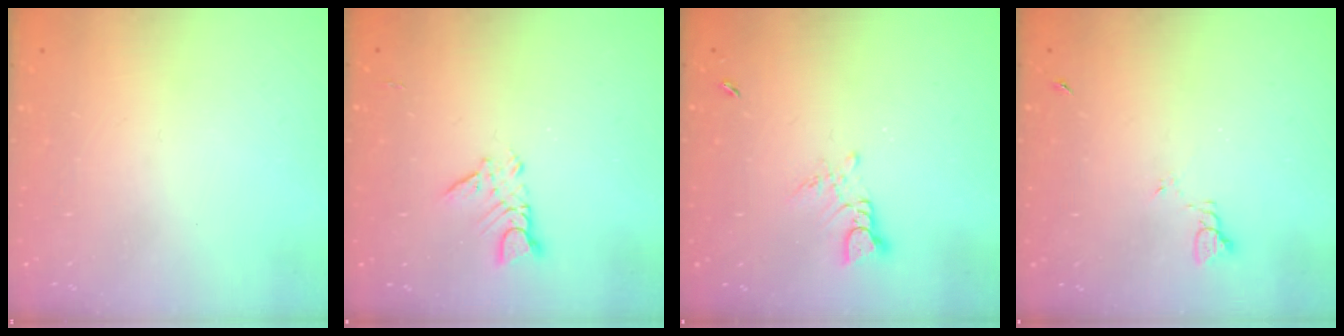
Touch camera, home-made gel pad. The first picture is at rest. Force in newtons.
{"total": 4.2, "press": 4.2, "slide": 0.4}
{"total": 3.0, "press": 2.9, "slide": 0.3}
{"total": 3.0, "press": 3.0, "slide": 0.4}